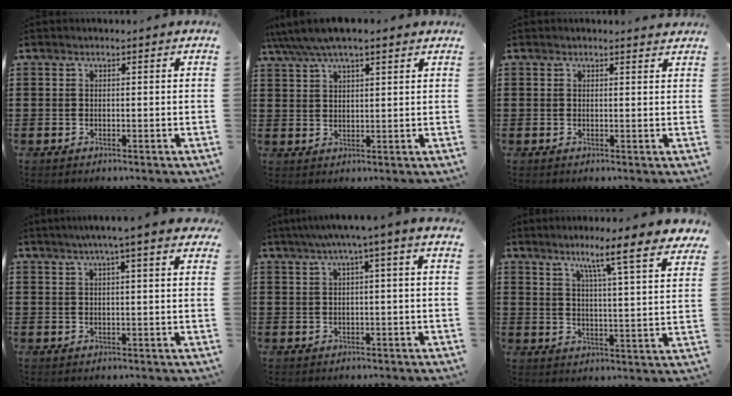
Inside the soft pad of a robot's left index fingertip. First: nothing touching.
{"total": 4.5, "force": [3.6, 1.0, 2.5], "torque": [-0.058, -0.004, 0.064]}
{"total": 0.8, "force": [0.8, 0.0, 0.3], "torque": [-0.007, 0.000, 0.015]}
{"total": 4.8, "force": [2.8, 0.1, 3.9], "torque": [-0.081, 0.005, 0.048]}
{"total": 3.0, "force": [0.4, -0.4, 3.0], "torque": [-0.055, -0.004, 0.002]}
{"total": 8.2, "force": [6.3, -0.6, 5.2], "torque": [-0.100, -0.046, 0.093]}